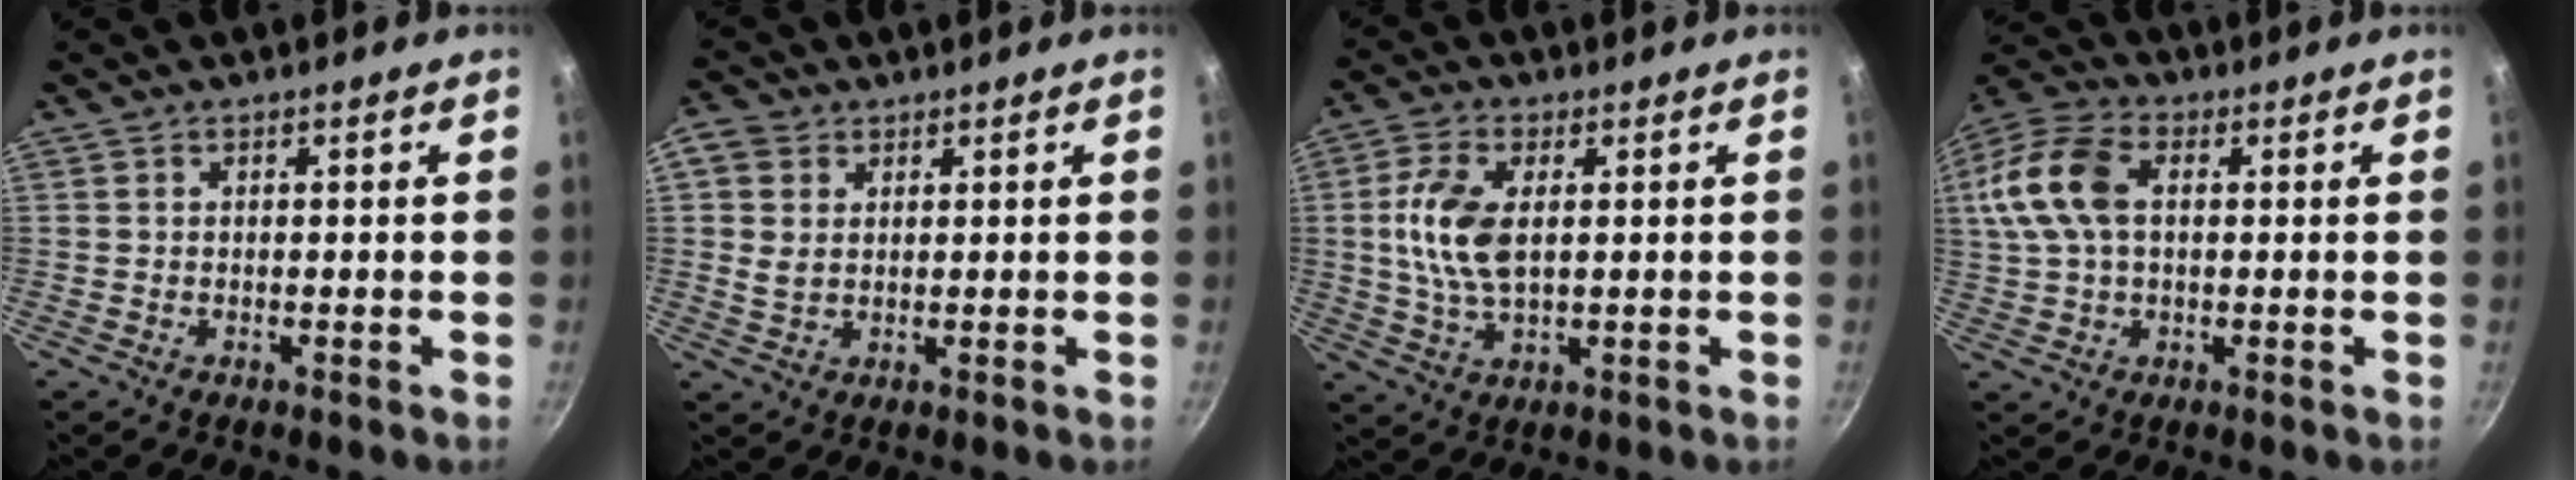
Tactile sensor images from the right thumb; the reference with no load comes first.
{"total": 4.7, "force": [1.3, 3.7, 2.5], "torque": [-0.038, -0.003, 0.021]}
{"total": 9.7, "force": [1.2, 5.0, 8.2], "torque": [-0.165, 0.002, 0.024]}
{"total": 13.5, "force": [2.3, 8.5, 10.2], "torque": [-0.208, 0.022, 0.030]}